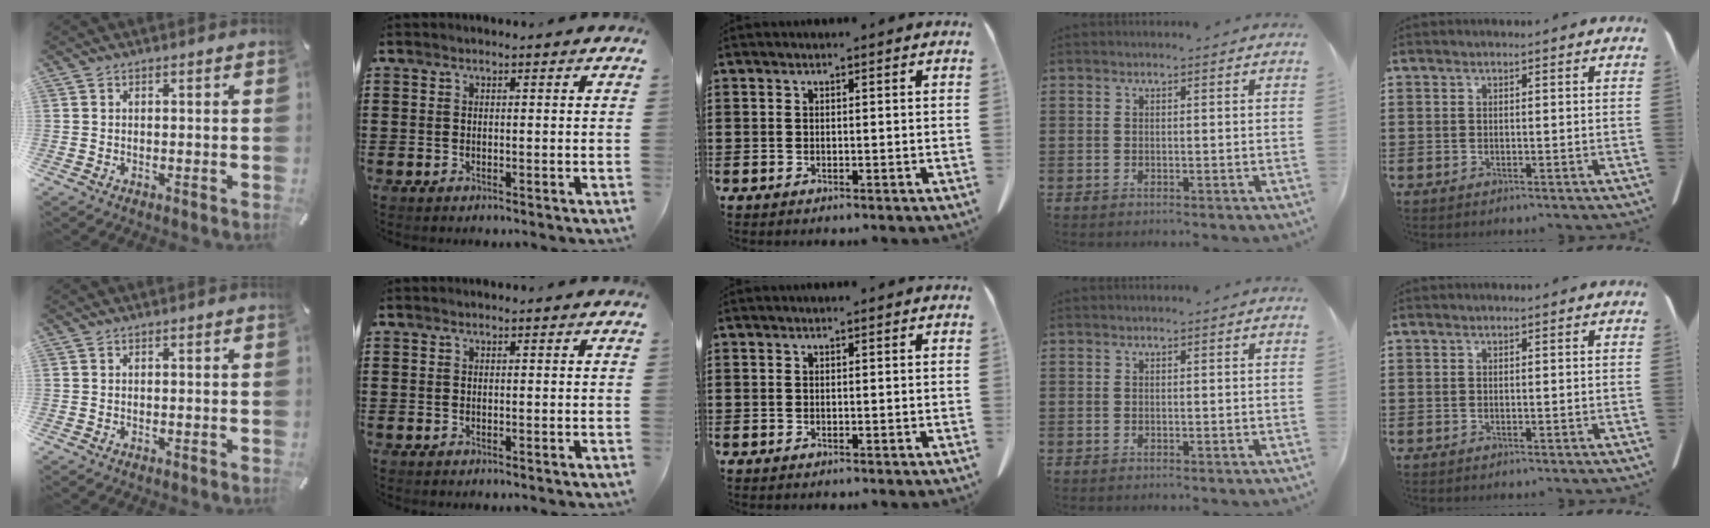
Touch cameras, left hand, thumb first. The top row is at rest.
{}